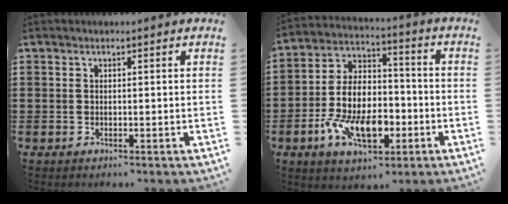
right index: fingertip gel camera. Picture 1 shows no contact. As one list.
[{"total": 11.5, "force": [-4.1, 6.7, 8.4], "torque": [-0.178, 0.004, -0.074]}]